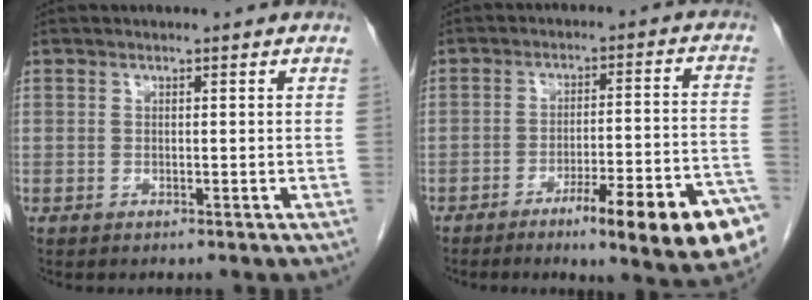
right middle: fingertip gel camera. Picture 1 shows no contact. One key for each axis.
{"total": 15.5, "fx": -8.7, "fy": 1.3, "fz": 12.8, "tx": -0.121, "ty": 0.007, "tz": -0.112}